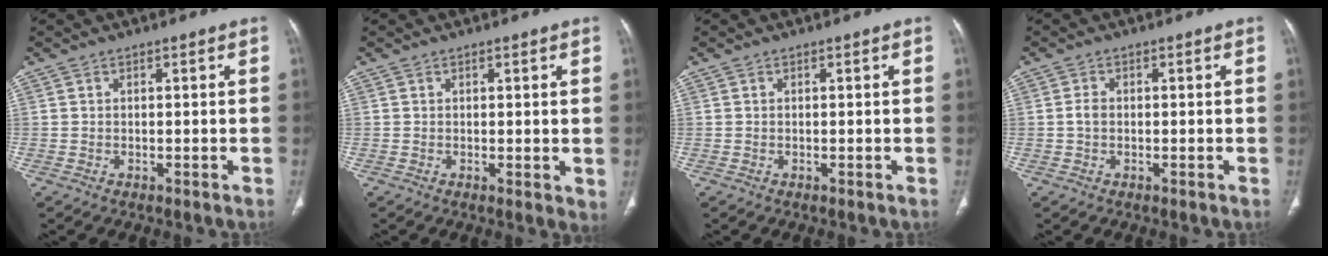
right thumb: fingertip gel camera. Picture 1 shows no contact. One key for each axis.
{"total": 2.1, "fx": 0.5, "fy": 0.9, "fz": 1.9, "tx": -0.026, "ty": -0.009, "tz": 0.007}
{"total": 0.0}
{"total": 1.6, "fx": -0.1, "fy": 1.2, "fz": 1.1, "tx": -0.022, "ty": 0.002, "tz": -0.005}